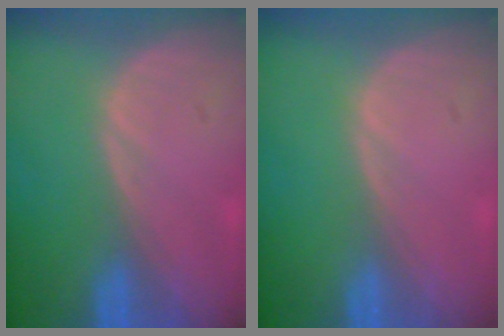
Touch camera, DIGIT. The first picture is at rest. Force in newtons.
{"total": 0.0}